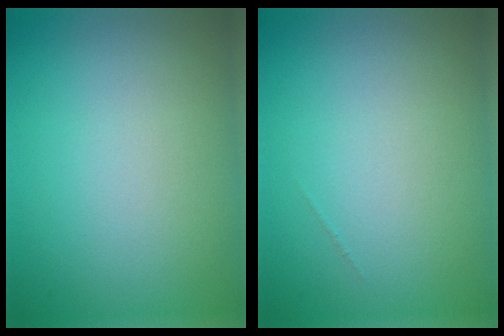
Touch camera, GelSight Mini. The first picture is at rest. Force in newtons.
{"total": 0.0}